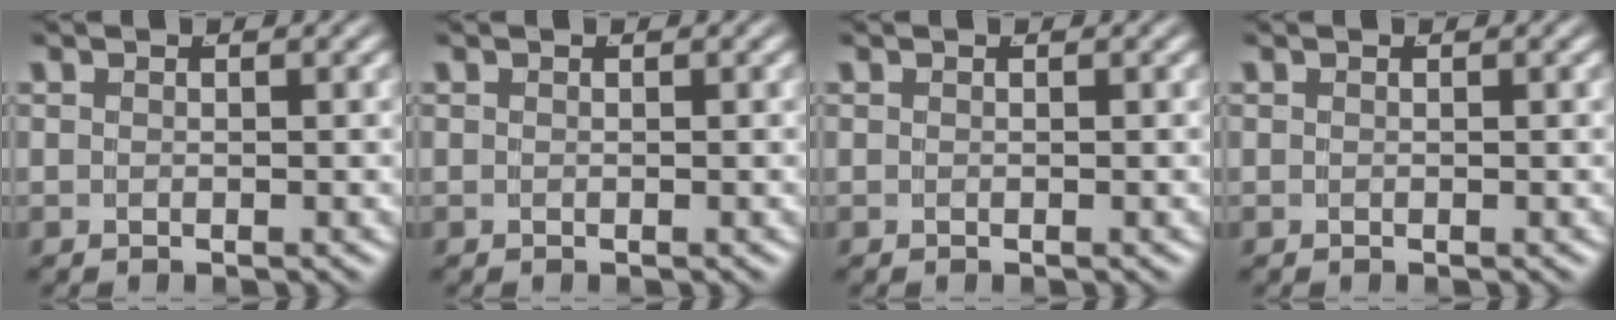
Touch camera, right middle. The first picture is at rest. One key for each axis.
{"total": 0.0}
{"total": 0.0}
{"total": 0.0}